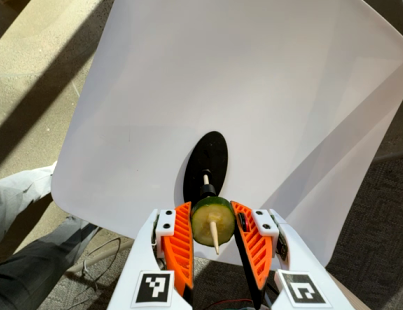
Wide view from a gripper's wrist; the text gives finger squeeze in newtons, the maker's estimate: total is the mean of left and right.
{"total": 9.7, "left": 9.6, "right": 9.8}